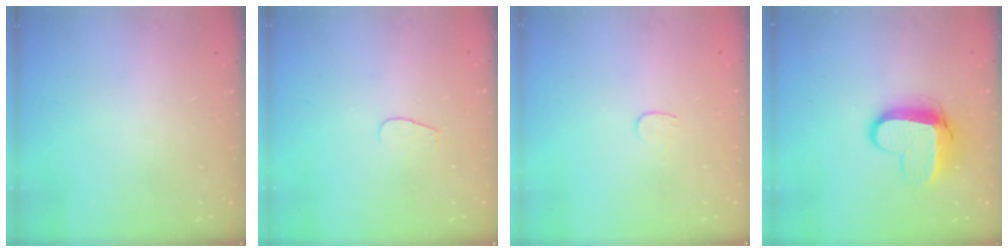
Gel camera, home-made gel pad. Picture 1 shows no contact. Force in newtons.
{"total": 2.8, "press": 2.8, "slide": 0.2}
{"total": 3.4, "press": 3.4, "slide": 0.4}
{"total": 10.3, "press": 10.3, "slide": 1.2}